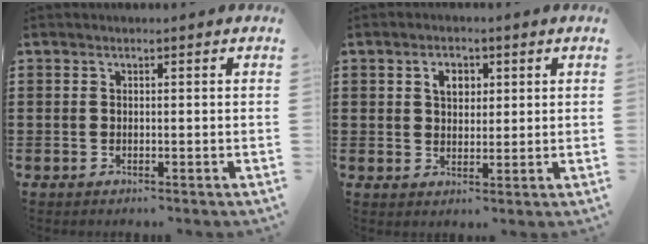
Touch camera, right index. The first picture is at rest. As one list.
[{"total": 3.2, "force": [1.1, 2.3, 1.9], "torque": [-0.038, 0.008, 0.016]}]